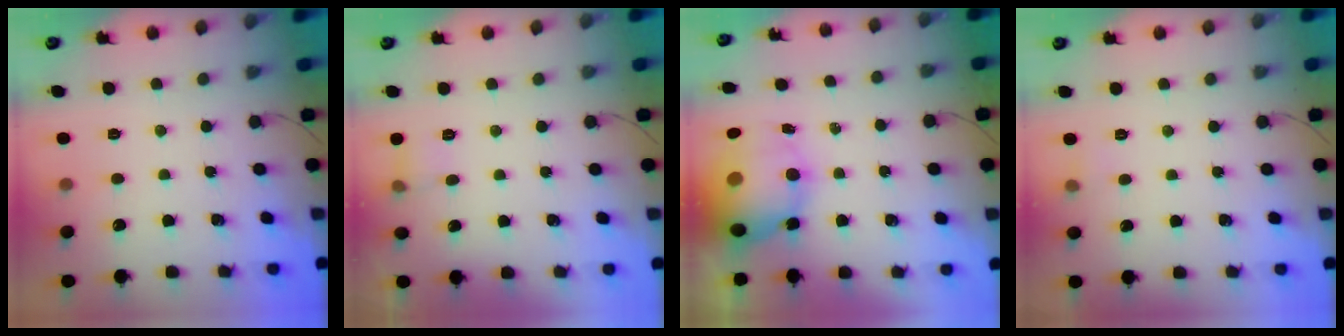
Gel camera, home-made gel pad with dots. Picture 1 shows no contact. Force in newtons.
{"total": 5.2, "press": 4.9, "slide": 1.7}
{"total": 12.4, "press": 12.1, "slide": 2.8}
{"total": 3.6, "press": 3.3, "slide": 1.4}